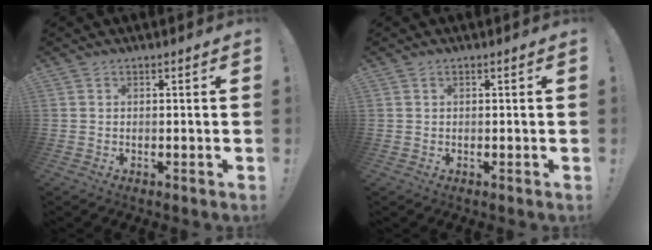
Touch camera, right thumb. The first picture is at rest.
{"total": 0.0}